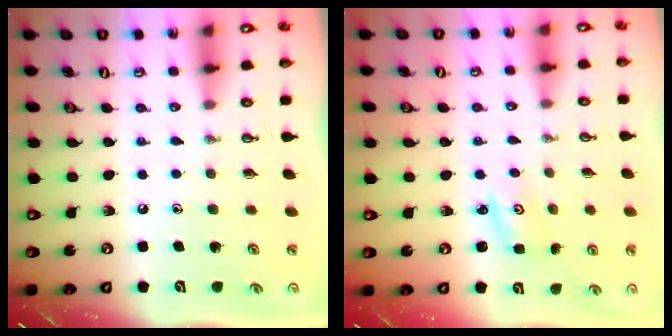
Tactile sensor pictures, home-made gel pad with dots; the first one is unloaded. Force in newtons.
{"total": 2.0, "press": 2.0, "slide": 0.2}